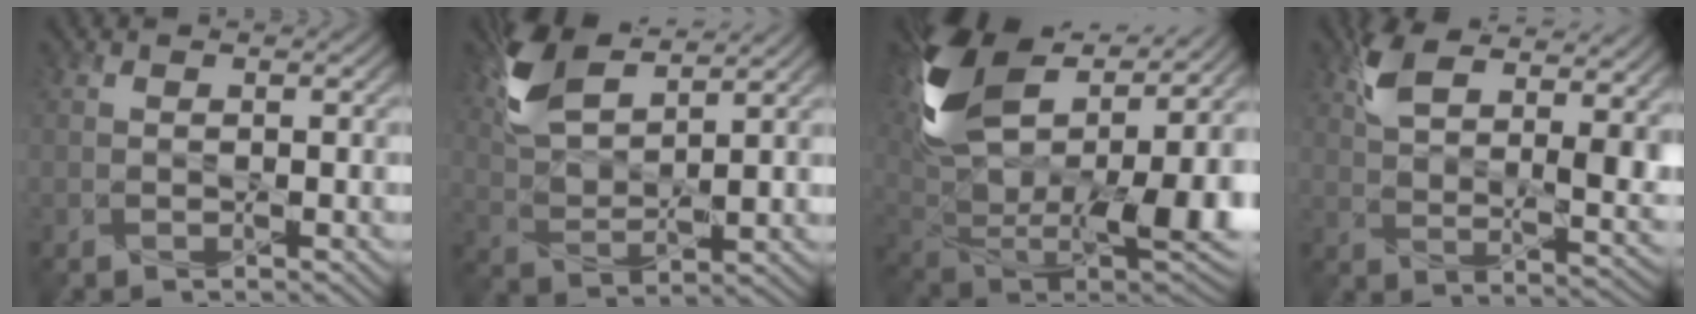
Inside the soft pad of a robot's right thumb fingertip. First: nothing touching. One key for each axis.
{"total": 8.7, "fx": 5.7, "fy": 3.0, "fz": 5.9, "tx": -0.138, "ty": 0.010, "tz": 0.120}
{"total": 18.3, "fx": 6.6, "fy": 10.3, "fz": 13.6, "tx": -0.298, "ty": 0.009, "tz": 0.128}
{"total": 13.5, "fx": 5.9, "fy": 6.0, "fz": 10.5, "tx": -0.193, "ty": -0.002, "tz": 0.106}